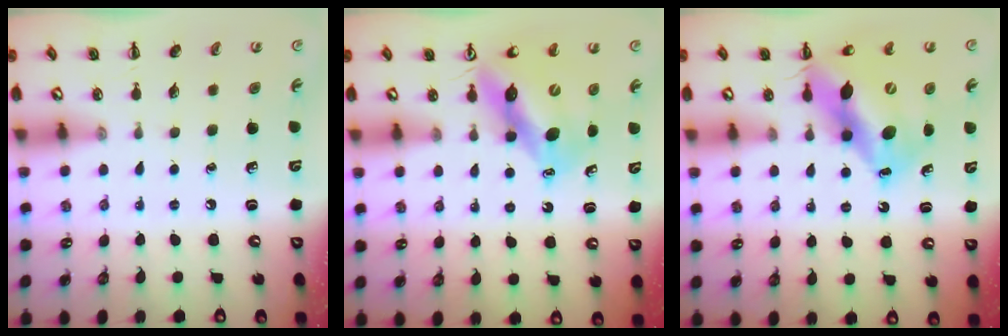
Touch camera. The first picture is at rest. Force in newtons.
{"total": 10.2, "press": 9.8, "slide": 3.0}
{"total": 14.6, "press": 14.1, "slide": 4.1}